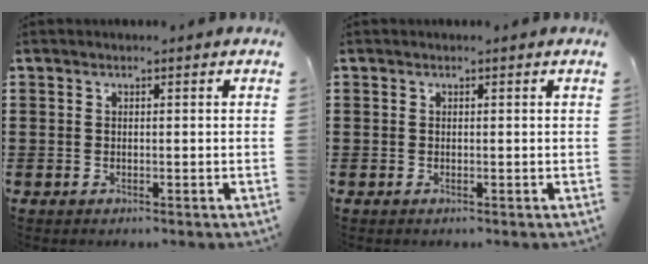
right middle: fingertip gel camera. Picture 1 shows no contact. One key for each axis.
{"total": 0.0}